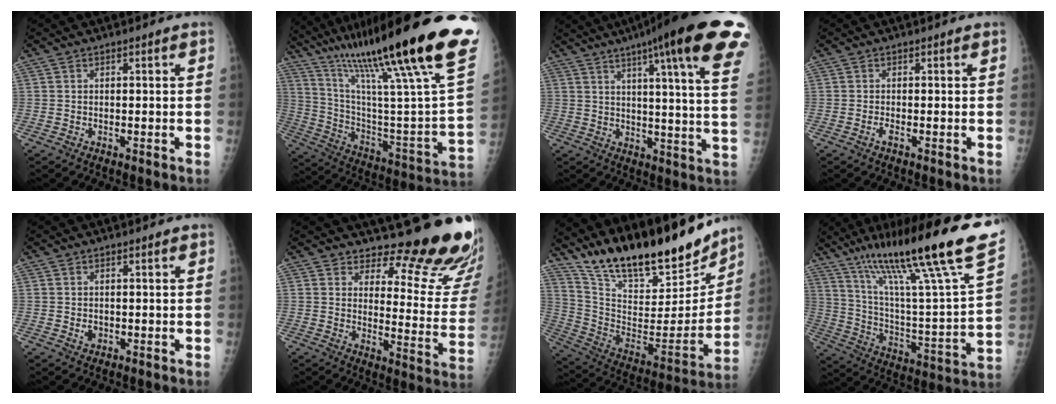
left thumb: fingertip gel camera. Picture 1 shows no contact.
{"total": 39.8, "force": [26.8, 4.8, 28.9], "torque": [-0.358, -0.090, 0.414]}
{"total": 26.2, "force": [15.9, 3.0, 20.7], "torque": [-0.243, -0.049, 0.196]}
{"total": 0.9, "force": [-0.4, 0.2, 0.7], "torque": [-0.015, -0.001, -0.008]}
{"total": 1.3, "force": [0.0, 1.1, 0.7], "torque": [-0.008, -0.001, 0.005]}
{"total": 17.6, "force": [16.0, 4.4, 5.9], "torque": [-0.025, -0.171, 0.181]}
{"total": 26.5, "force": [21.9, 7.8, 12.8], "torque": [-0.187, -0.099, 0.359]}
{"total": 31.8, "force": [20.3, 3.8, 24.2], "torque": [-0.380, -0.049, 0.329]}